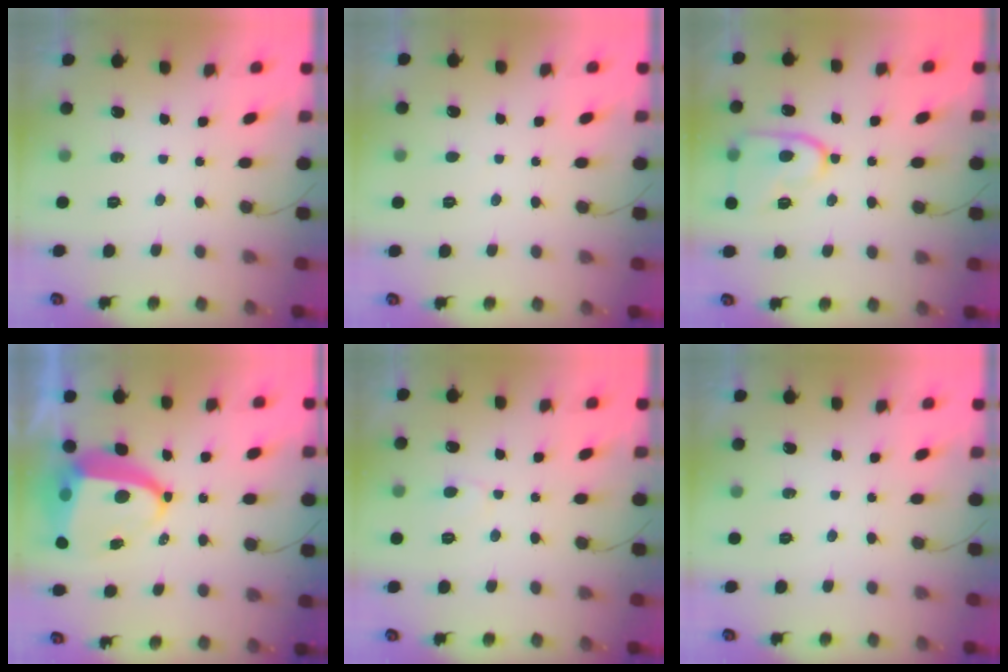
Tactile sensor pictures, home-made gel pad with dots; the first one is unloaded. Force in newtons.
{"total": 2.7, "press": 2.7, "slide": 0.3}
{"total": 13.1, "press": 13.1, "slide": 1.3}
{"total": 10.7, "press": 10.7, "slide": 1.2}
{"total": 4.6, "press": 4.6, "slide": 0.4}
{"total": 0.0}